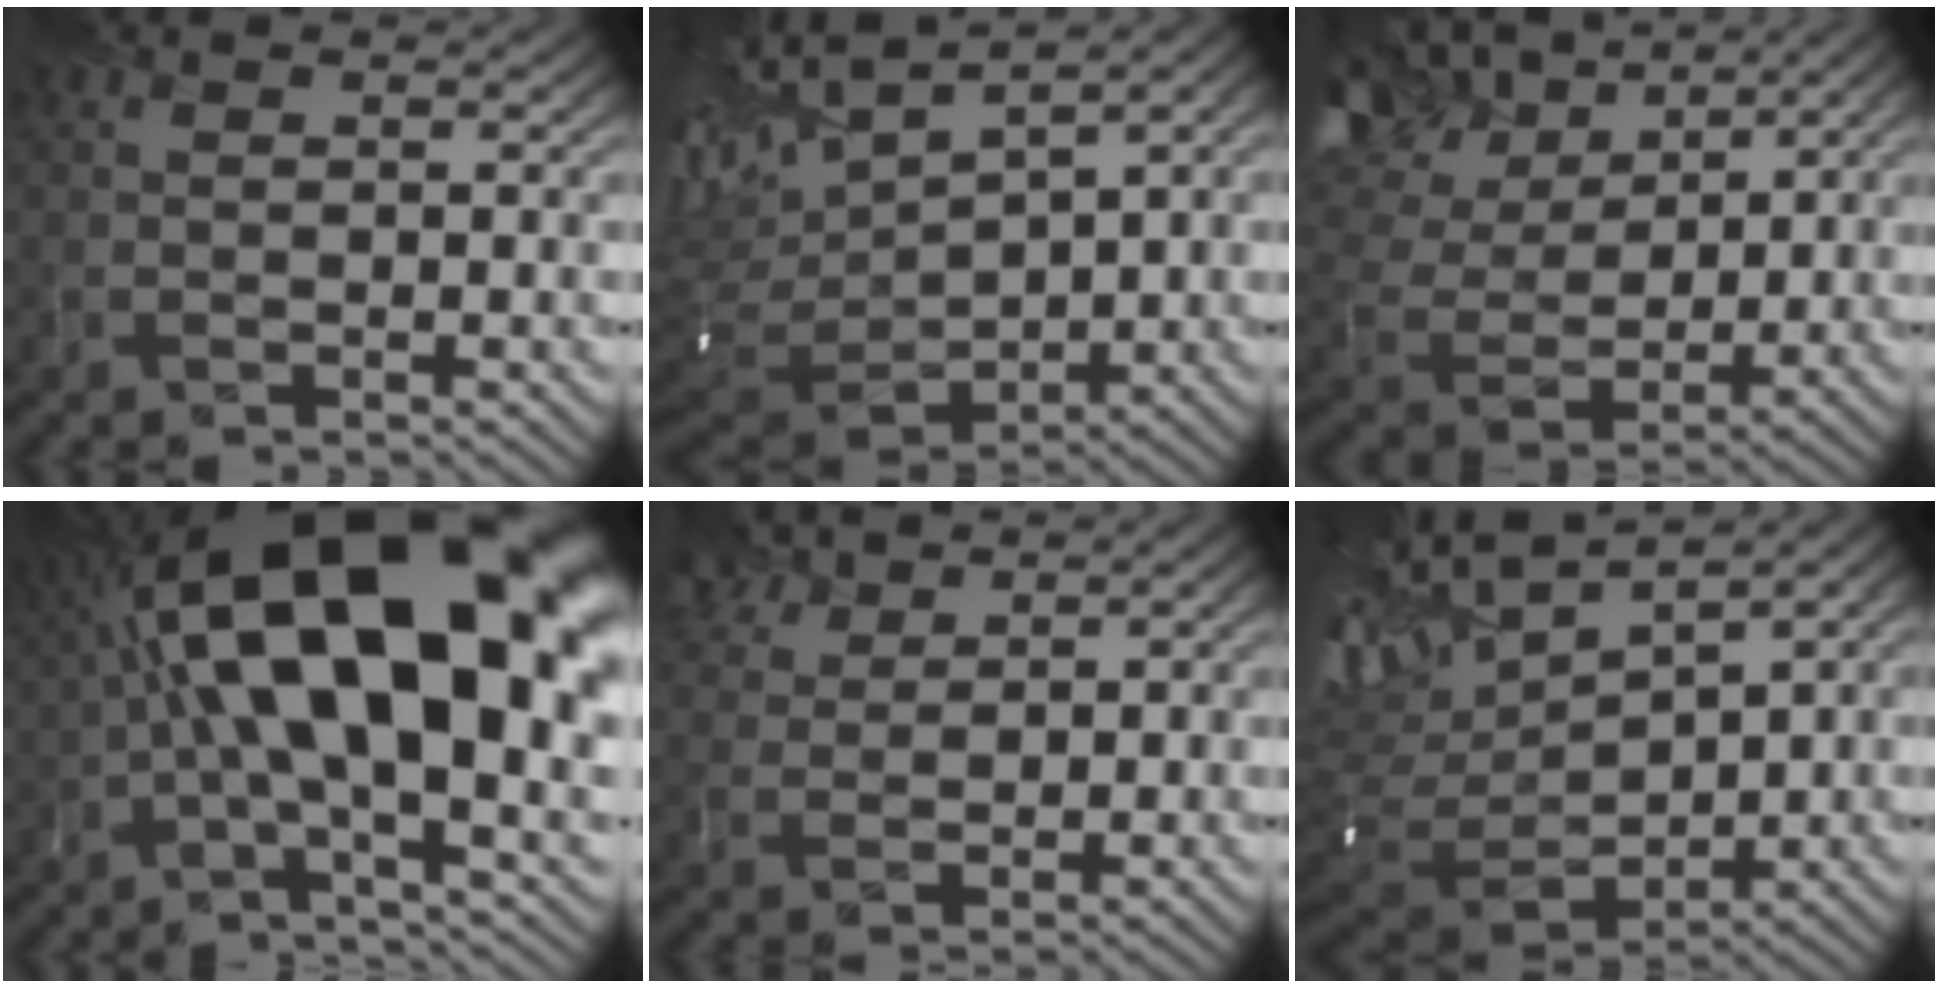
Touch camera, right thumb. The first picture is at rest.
{"total": 12.6, "force": [3.9, 5.4, 10.7], "torque": [-0.230, 0.007, 0.101]}
{"total": 14.5, "force": [9.0, 7.3, 8.7], "torque": [-0.219, 0.037, 0.142]}
{"total": 19.5, "force": [2.1, 8.2, 17.6], "torque": [-0.311, 0.018, 0.038]}
{"total": 4.1, "force": [3.5, 1.7, 1.0], "torque": [-0.034, 0.007, 0.072]}
{"total": 13.9, "force": [4.8, 5.9, 11.6], "torque": [-0.241, 0.021, 0.126]}